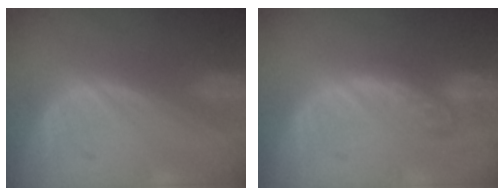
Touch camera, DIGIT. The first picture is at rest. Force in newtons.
{"total": 5.7, "press": 5.0, "slide": 2.6}